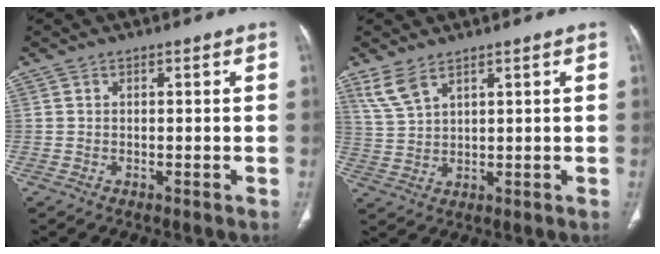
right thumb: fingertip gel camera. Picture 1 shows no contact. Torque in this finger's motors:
{"motor_torque": [-0.38, 0.48, 0.64, 0.32, 0.02]}